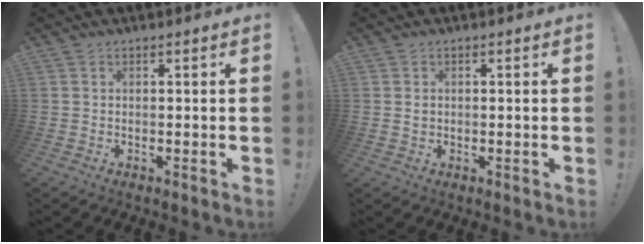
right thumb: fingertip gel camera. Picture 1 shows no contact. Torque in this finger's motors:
{"motor_torque": [-0.16, 0.15, -0.27, 0.28, -0.02]}